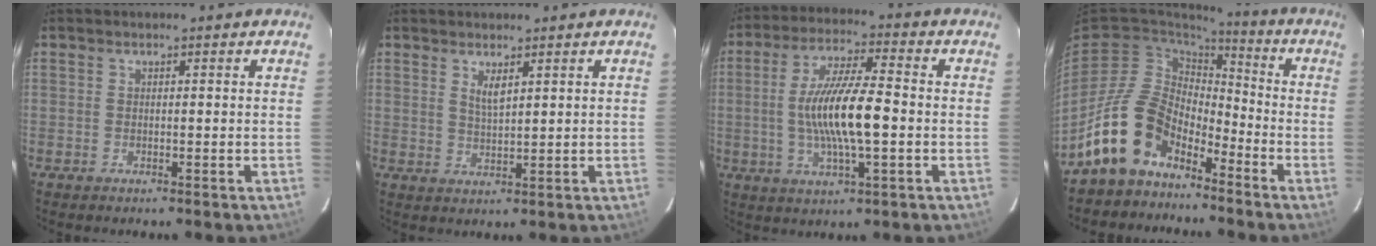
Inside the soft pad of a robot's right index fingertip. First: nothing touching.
{"total": 2.8, "force": [1.6, 0.8, 2.2], "torque": [-0.039, -0.004, 0.030]}
{"total": 13.0, "force": [-1.2, 2.6, 12.7], "torque": [-0.242, 0.000, -0.022]}
{"total": 13.8, "force": [-9.6, 7.6, 6.4], "torque": [-0.128, 0.020, -0.174]}